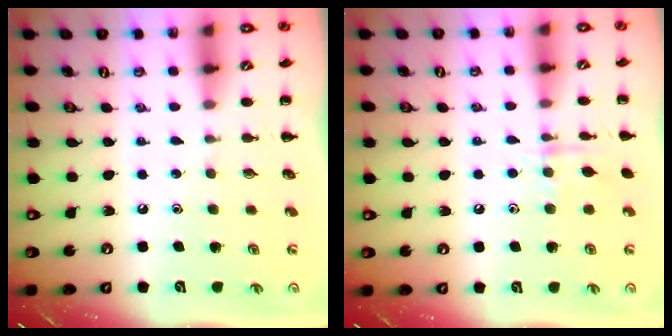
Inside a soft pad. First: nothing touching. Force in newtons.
{"total": 7.0, "press": 6.9, "slide": 0.8}